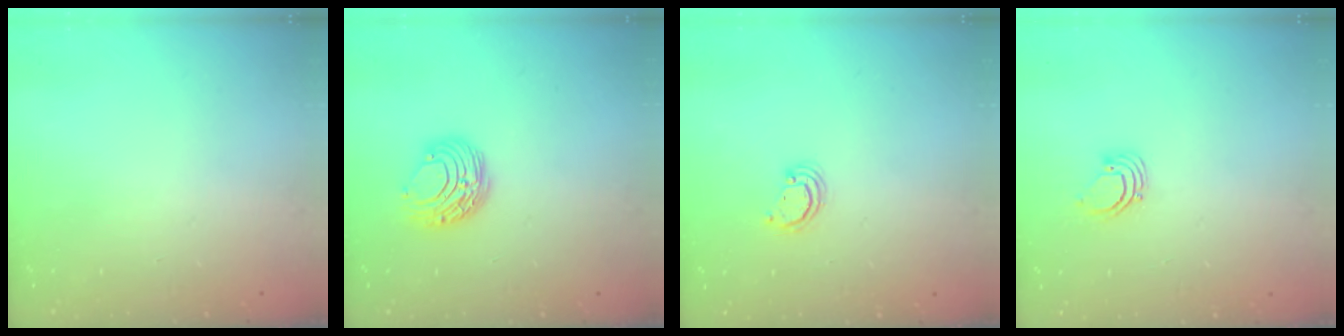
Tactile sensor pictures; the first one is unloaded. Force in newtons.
{"total": 8.5, "press": 8.5, "slide": 0.4}
{"total": 2.0, "press": 2.0, "slide": 0.2}
{"total": 2.2, "press": 2.2, "slide": 0.2}